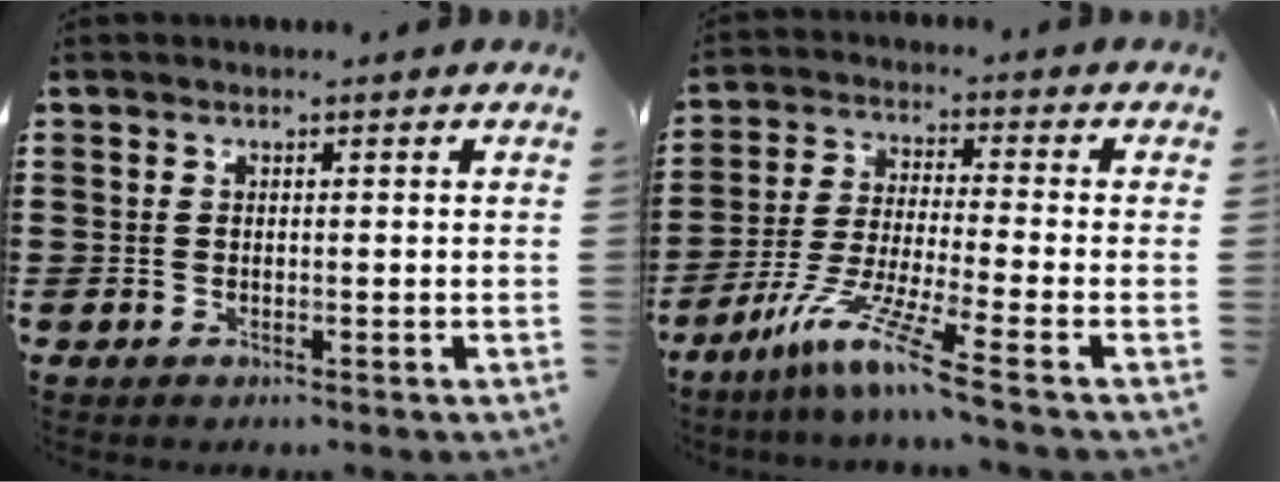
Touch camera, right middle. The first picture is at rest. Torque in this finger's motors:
{"motor_torque": [1.73, -0.41, 0.57, 0.14]}